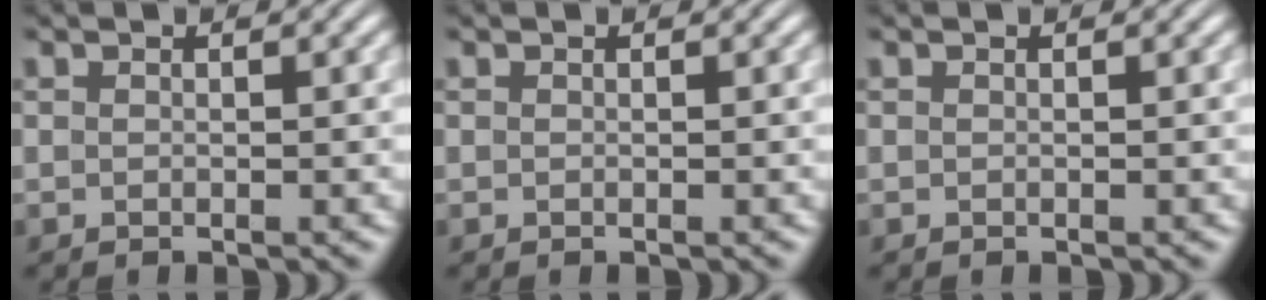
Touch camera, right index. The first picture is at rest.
{"total": 0.0}
{"total": 0.0}